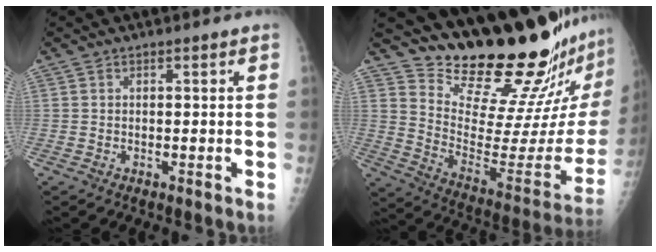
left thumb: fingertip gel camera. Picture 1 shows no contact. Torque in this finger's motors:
{"motor_torque": [0.40, 0.25, -0.45, -0.62, 0.04]}